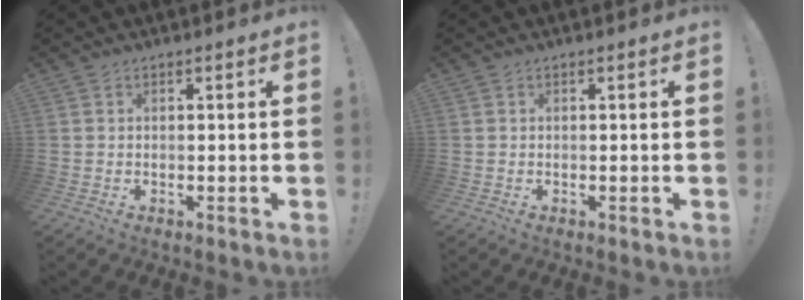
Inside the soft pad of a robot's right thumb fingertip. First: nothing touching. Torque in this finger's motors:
{"motor_torque": [0.00, 0.00, 0.10, -0.09, 0.01]}